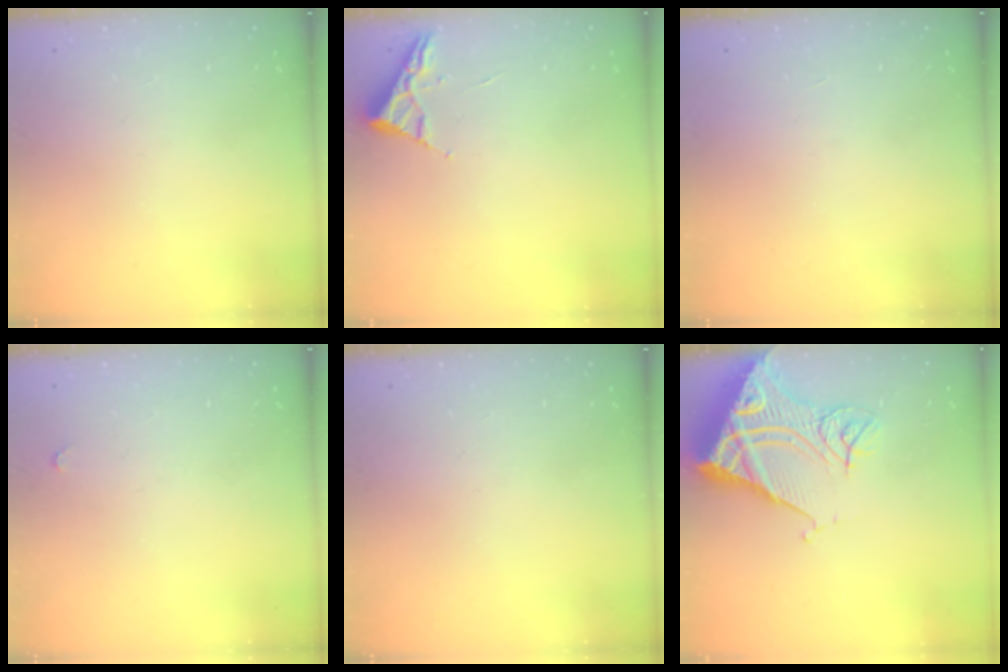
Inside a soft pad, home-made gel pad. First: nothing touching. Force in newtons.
{"total": 2.6, "press": 2.6, "slide": 0.3}
{"total": 1.5, "press": 1.5, "slide": 0.1}
{"total": 2.8, "press": 2.8, "slide": 0.4}
{"total": 0.0}
{"total": 17.3, "press": 17.2, "slide": 2.1}